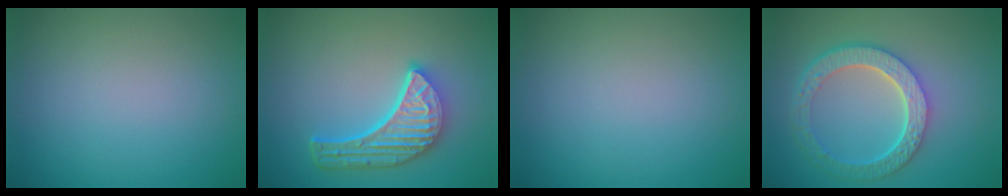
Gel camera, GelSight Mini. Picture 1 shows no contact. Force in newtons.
{"total": 6.0, "press": 4.5, "slide": 4.0}
{"total": 0.0}
{"total": 6.1, "press": 4.5, "slide": 4.0}